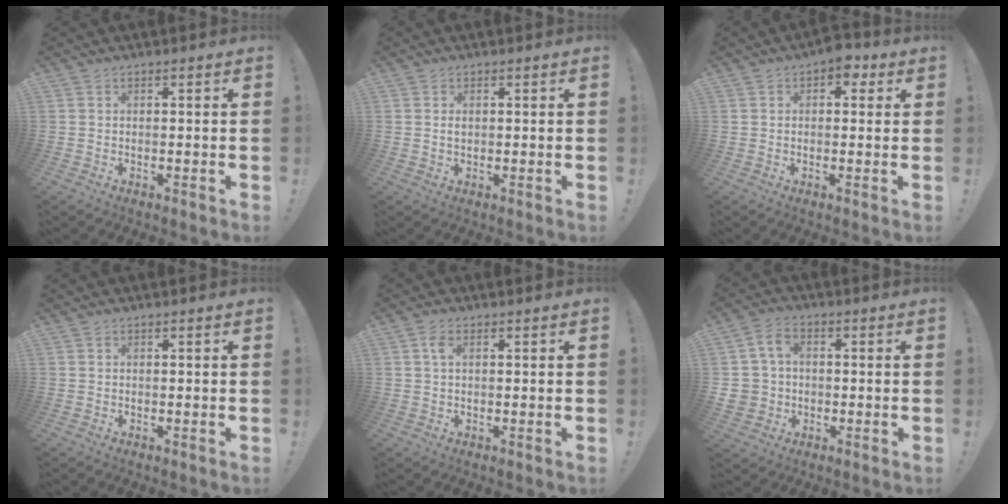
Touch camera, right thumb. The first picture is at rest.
{"total": 0.9, "force": [-0.1, 0.6, 0.7], "torque": [-0.014, 0.003, -0.002]}
{"total": 4.3, "force": [1.7, 2.9, 2.7], "torque": [-0.031, 0.000, 0.027]}
{"total": 0.0}
{"total": 2.6, "force": [0.7, 1.4, 2.1], "torque": [-0.039, 0.005, 0.010]}
{"total": 7.5, "force": [0.8, 6.4, 3.8], "torque": [-0.088, 0.008, 0.020]}